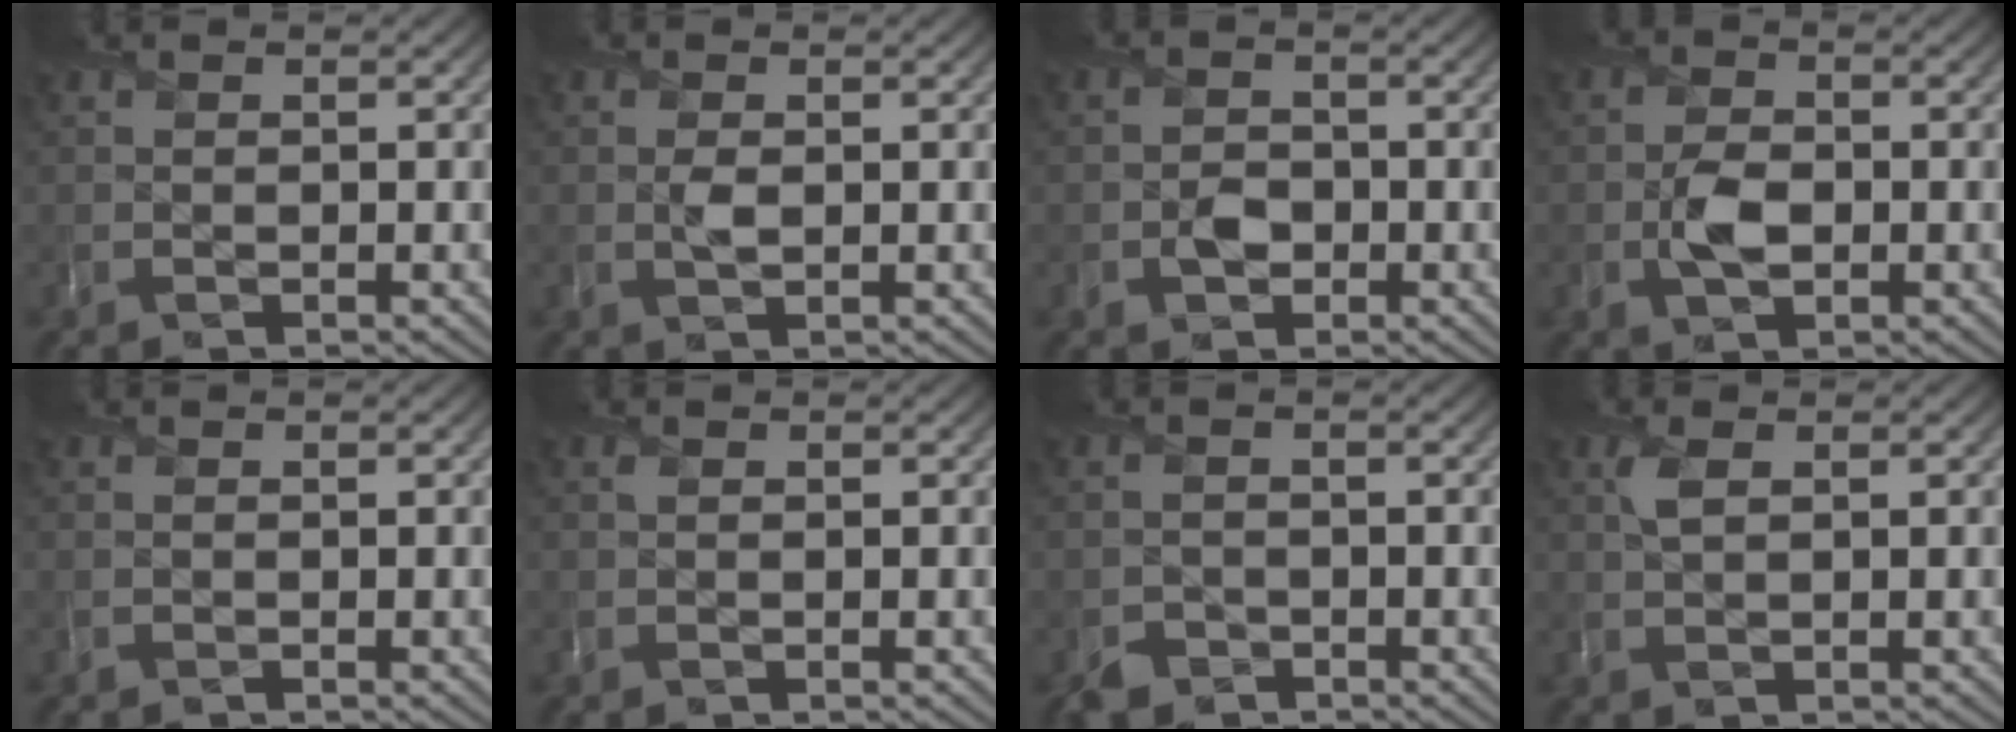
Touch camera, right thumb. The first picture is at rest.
{"total": 1.3, "force": [0.1, 0.9, 1.0], "torque": [-0.023, -0.001, 0.003]}
{"total": 2.3, "force": [-0.8, 1.9, 1.0], "torque": [-0.018, -0.001, -0.018]}
{"total": 3.6, "force": [-0.8, 2.5, 2.5], "torque": [-0.057, -0.002, -0.016]}
{"total": 0.0}
{"total": 0.0}
{"total": 2.1, "force": [-1.6, 1.3, 0.2], "torque": [-0.002, -0.003, -0.037]}
{"total": 1.9, "force": [0.7, 0.9, 1.5], "torque": [-0.041, 0.003, 0.016]}